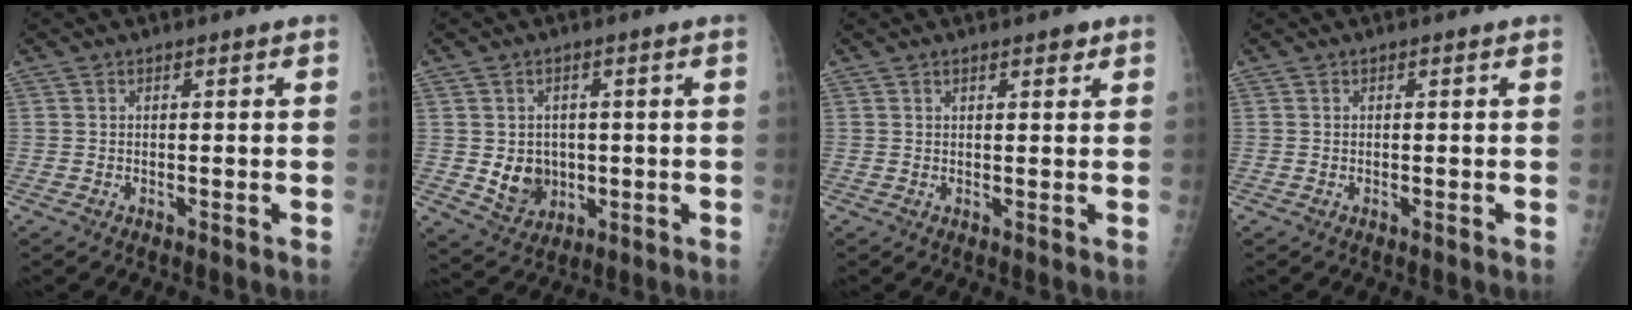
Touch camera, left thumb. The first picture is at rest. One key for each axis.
{"total": 6.5, "fx": -0.3, "fy": 5.6, "fz": 3.4, "tx": -0.024, "ty": -0.002, "tz": 0.012}
{"total": 2.1, "fx": 1.4, "fy": 0.8, "fz": 1.3, "tx": -0.011, "ty": -0.006, "tz": 0.018}
{"total": 0.0}